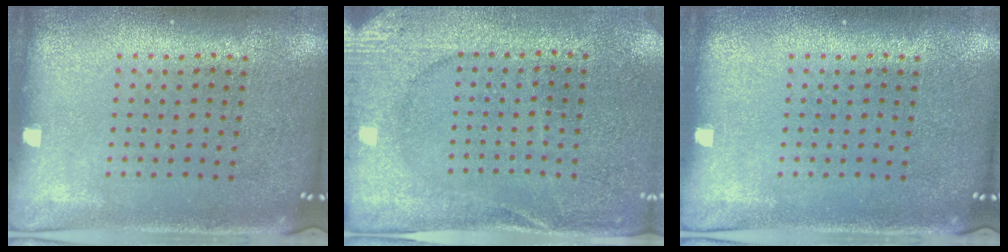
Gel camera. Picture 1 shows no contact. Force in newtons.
{"total": 2.6, "press": 2.5, "slide": 0.4}
{"total": 0.0}